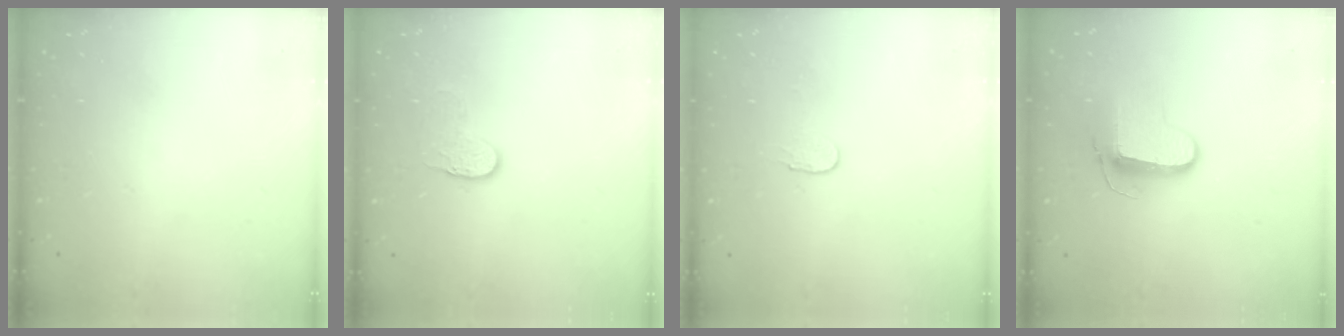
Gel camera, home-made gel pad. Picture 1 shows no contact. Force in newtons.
{"total": 6.2, "press": 6.2, "slide": 0.4}
{"total": 2.9, "press": 2.9, "slide": 0.3}
{"total": 9.3, "press": 9.3, "slide": 0.5}